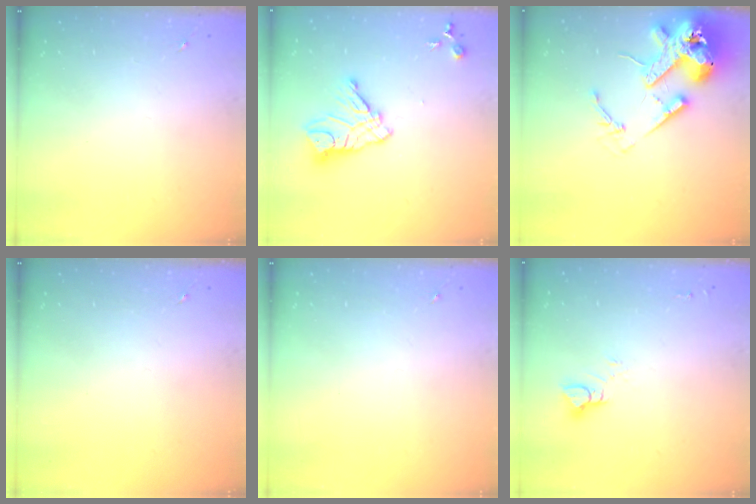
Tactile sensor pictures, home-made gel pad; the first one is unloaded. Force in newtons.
{"total": 12.8, "press": 12.7, "slide": 1.0}
{"total": 17.7, "press": 17.5, "slide": 2.4}
{"total": 0.0}
{"total": 0.0}
{"total": 5.1, "press": 5.1, "slide": 0.3}